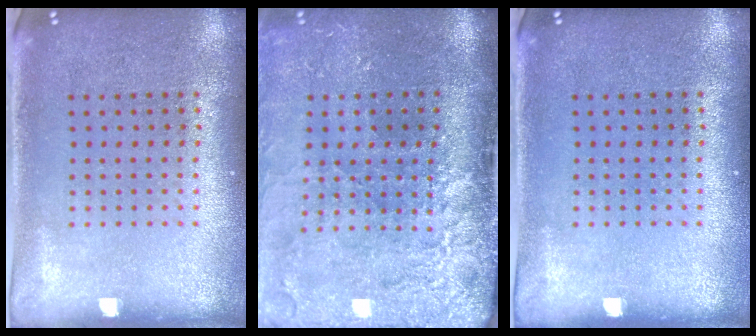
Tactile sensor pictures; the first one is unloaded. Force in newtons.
{"total": 4.6, "press": 3.6, "slide": 2.8}
{"total": 0.0}